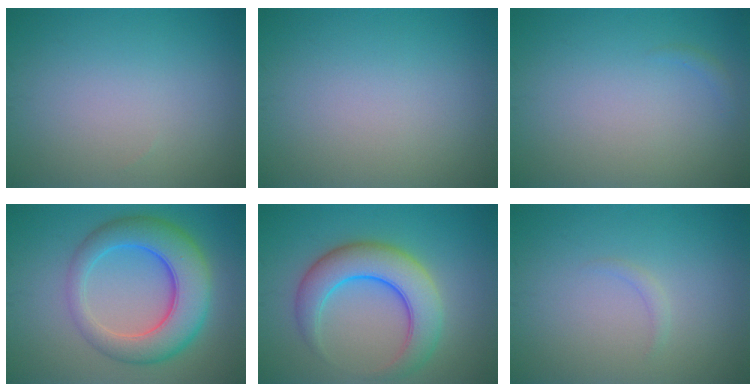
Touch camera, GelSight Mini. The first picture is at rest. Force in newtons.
{"total": 0.0}
{"total": 0.5, "press": 0.5, "slide": 0.1}
{"total": 8.0, "press": 8.0, "slide": 0.3}
{"total": 7.0, "press": 7.0, "slide": 0.2}
{"total": 0.7, "press": 0.7, "slide": 0.1}